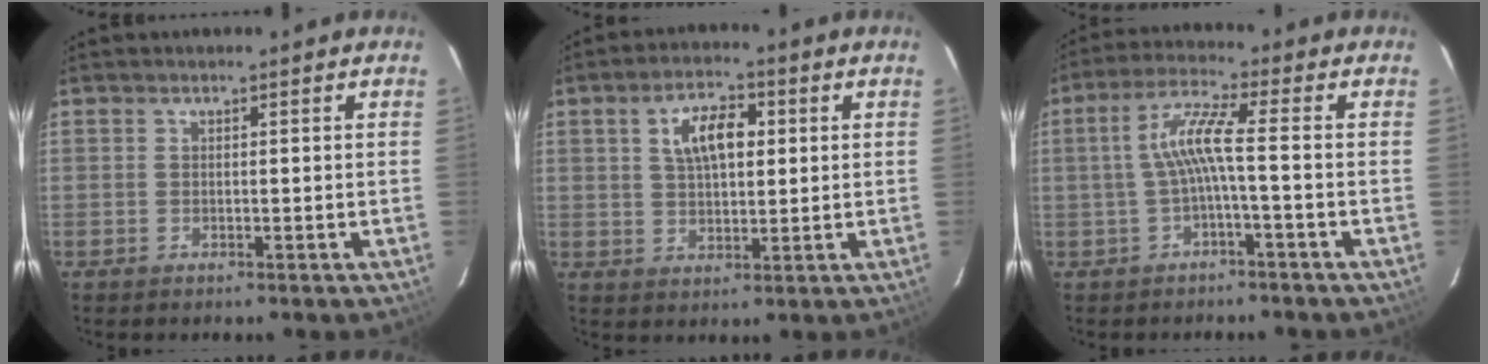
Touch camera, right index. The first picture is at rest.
{"total": 7.8, "force": [2.1, 4.1, 6.3], "torque": [-0.115, 0.017, 0.039]}
{"total": 6.1, "force": [-1.3, -0.2, 5.9], "torque": [-0.135, 0.011, -0.021]}